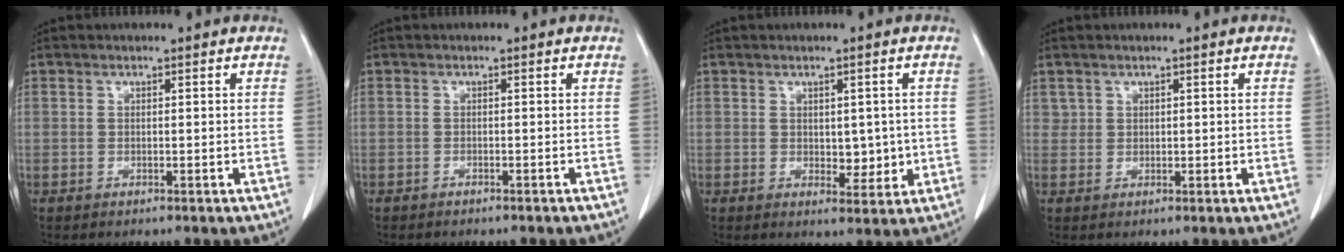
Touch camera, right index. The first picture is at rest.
{"total": 1.8, "force": [-1.6, 0.3, 0.7], "torque": [-0.013, -0.001, -0.019]}
{"total": 4.0, "force": [0.1, 2.4, 3.2], "torque": [-0.033, -0.003, 0.012]}
{"total": 1.4, "force": [0.7, 1.1, 0.0], "torque": [0.013, 0.002, 0.011]}